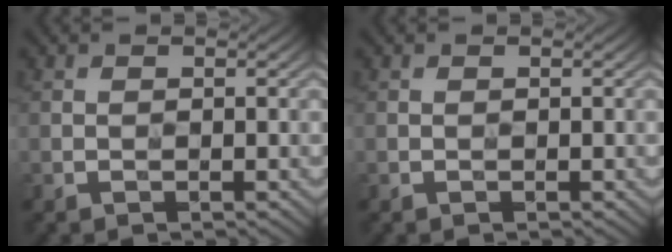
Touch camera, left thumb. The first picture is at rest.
{"total": 0.0}